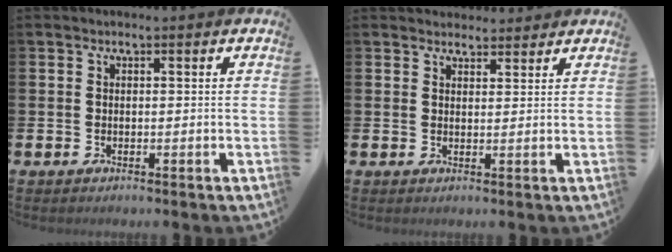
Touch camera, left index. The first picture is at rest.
{"total": 2.8, "force": [2.6, 0.9, -0.3], "torque": [0.014, -0.014, 0.046]}